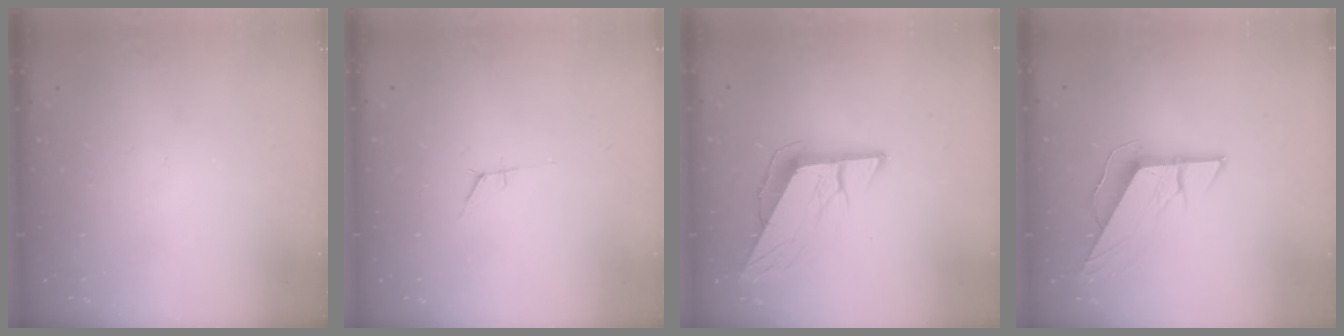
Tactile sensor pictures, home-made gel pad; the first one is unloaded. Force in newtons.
{"total": 5.2, "press": 4.5, "slide": 2.5}
{"total": 10.2, "press": 10.2, "slide": 0.6}
{"total": 9.2, "press": 9.2, "slide": 0.6}